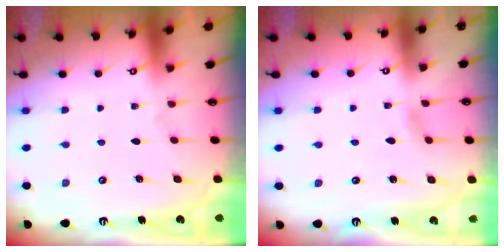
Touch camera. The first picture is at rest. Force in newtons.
{"total": 2.6, "press": 2.5, "slide": 0.3}